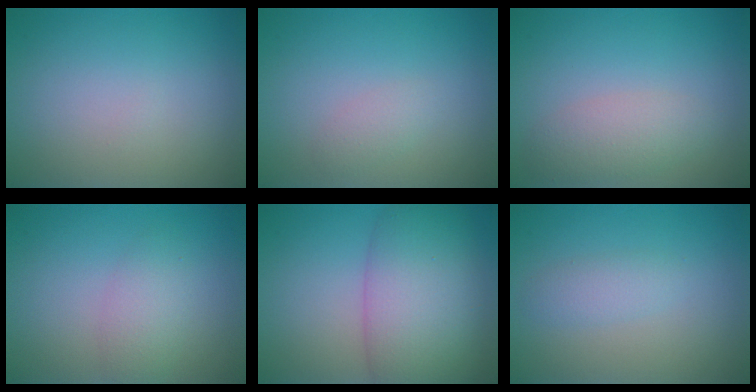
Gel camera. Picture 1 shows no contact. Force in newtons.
{"total": 1.2, "press": 1.2, "slide": 0.1}
{"total": 2.7, "press": 2.7, "slide": 0.1}
{"total": 2.4, "press": 2.4, "slide": 0.1}
{"total": 8.8, "press": 8.8, "slide": 0.3}
{"total": 1.5, "press": 1.5, "slide": 0.1}